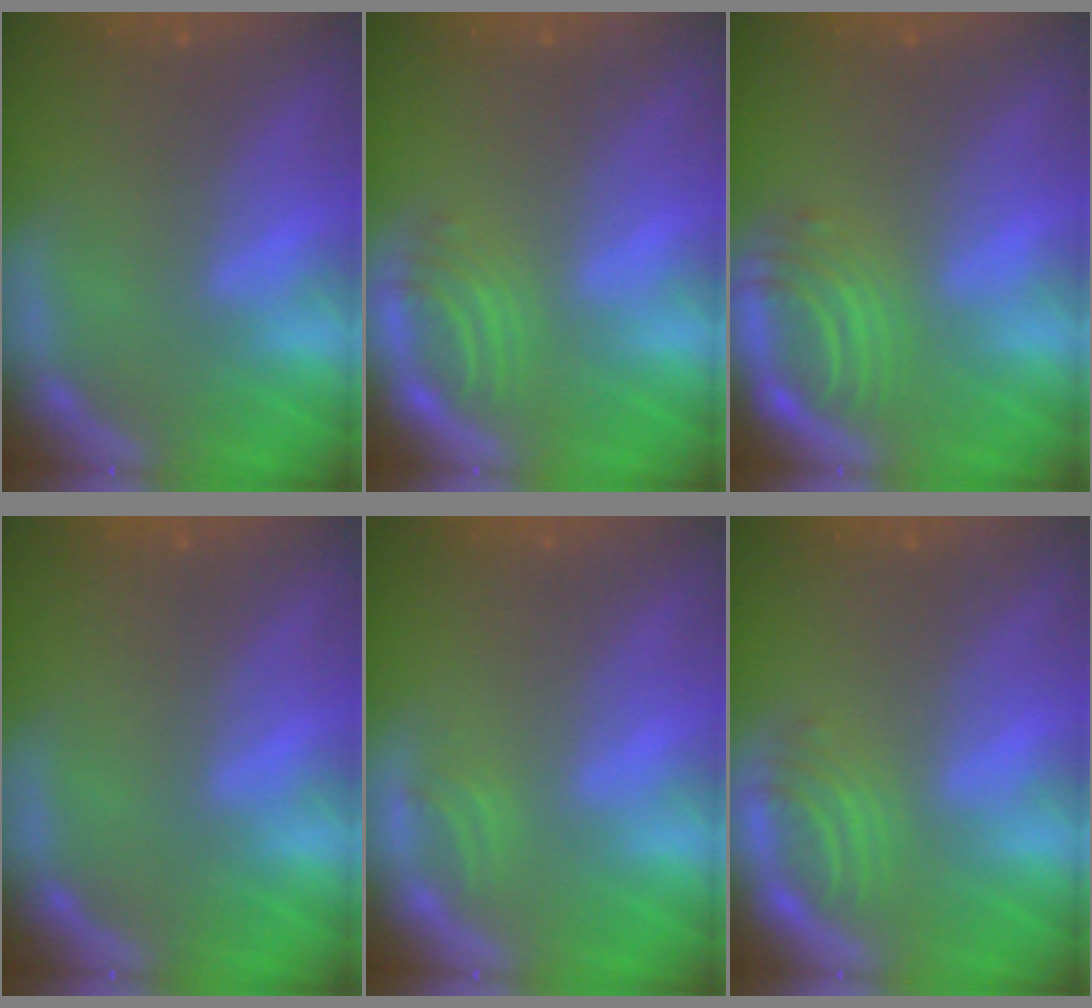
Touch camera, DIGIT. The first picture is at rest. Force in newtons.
{"total": 2.9}
{"total": 4.5}
{"total": 0.0}
{"total": 0.9}
{"total": 2.9}